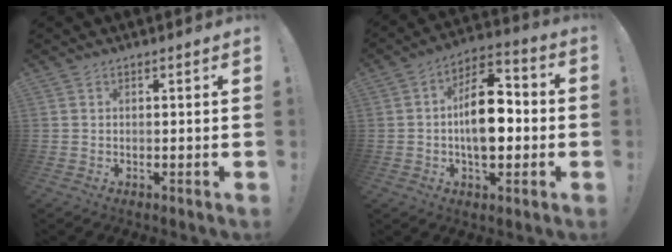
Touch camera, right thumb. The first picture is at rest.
{"total": 15.6, "force": [-1.5, 9.2, 12.4], "torque": [-0.198, 0.013, -0.031]}